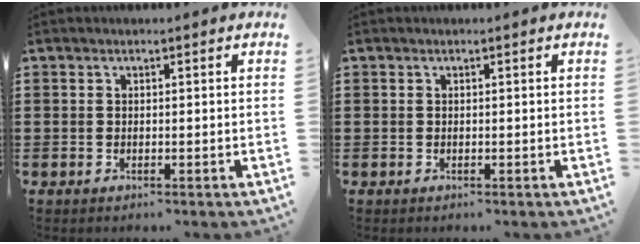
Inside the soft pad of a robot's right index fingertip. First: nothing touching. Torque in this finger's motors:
{"motor_torque": [0.00, 0.00, 0.00, -0.01]}